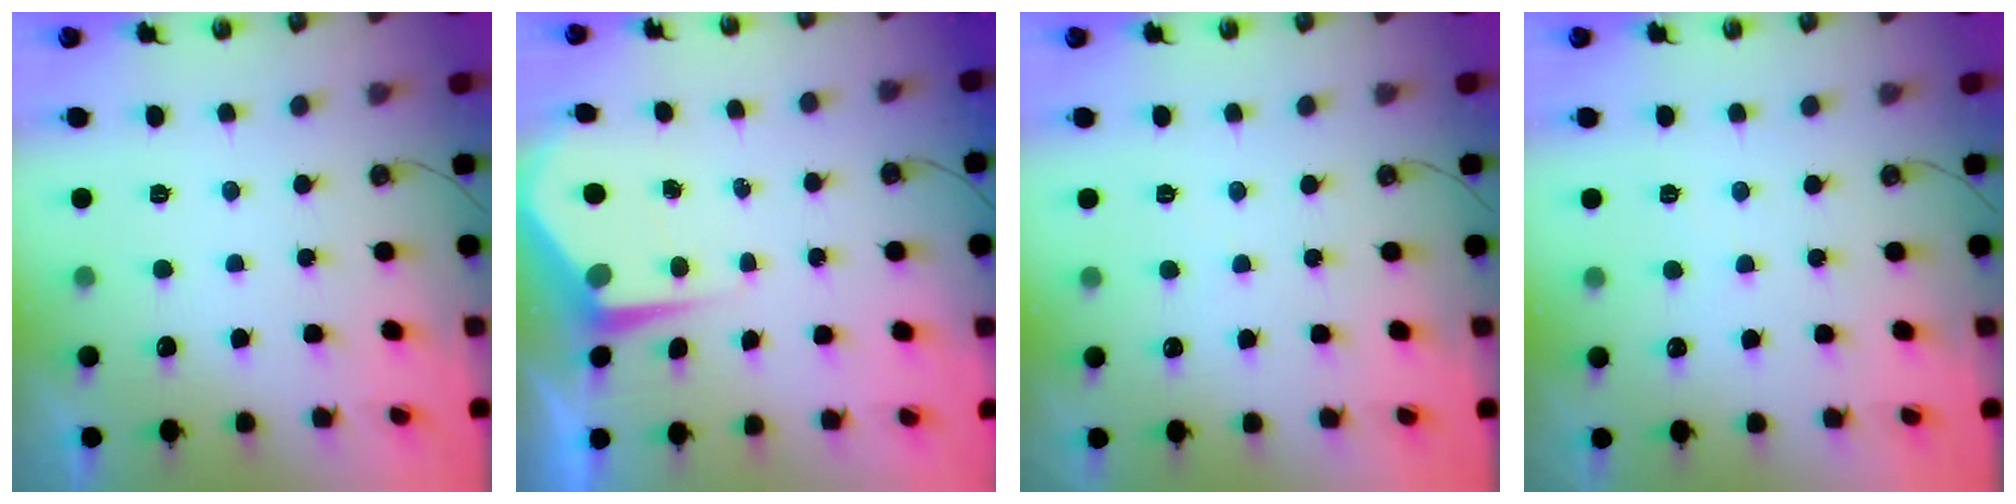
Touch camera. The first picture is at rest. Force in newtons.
{"total": 4.5, "press": 4.5, "slide": 0.5}
{"total": 2.1, "press": 2.0, "slide": 0.4}
{"total": 1.9, "press": 1.9, "slide": 0.3}